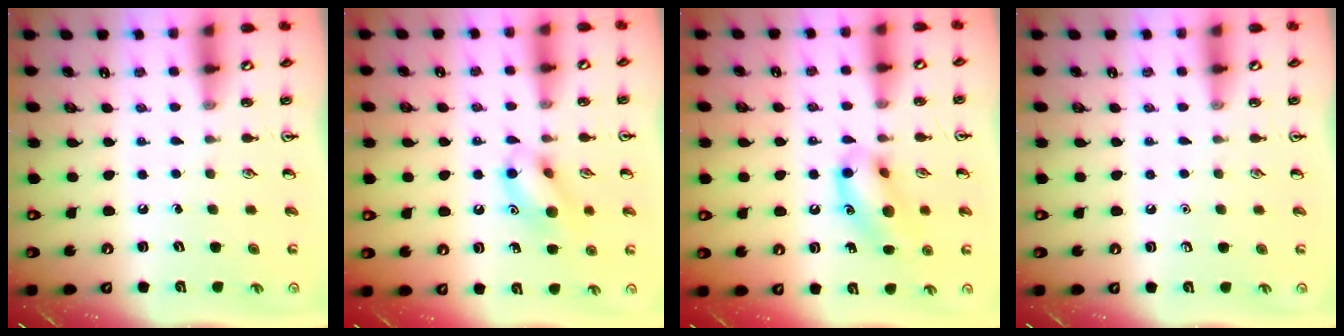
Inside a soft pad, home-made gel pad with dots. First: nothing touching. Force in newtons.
{"total": 11.2, "press": 11.2, "slide": 1.2}
{"total": 12.7, "press": 12.6, "slide": 1.9}
{"total": 0.0}